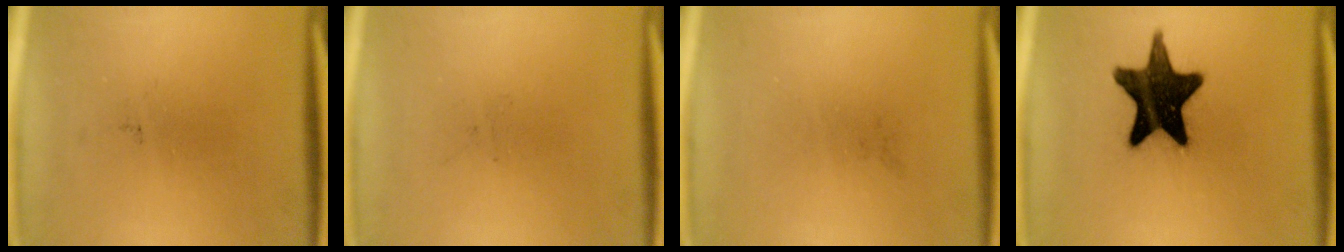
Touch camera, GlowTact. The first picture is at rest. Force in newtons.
{"total": 0.0}
{"total": 0.0}
{"total": 16.6}